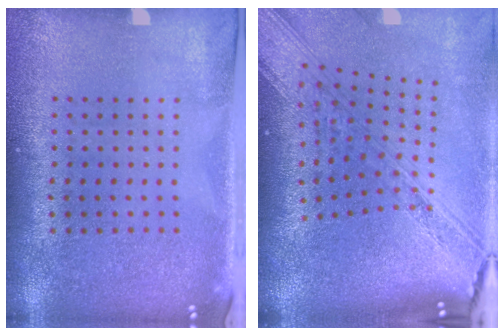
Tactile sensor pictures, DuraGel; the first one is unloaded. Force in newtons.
{"total": 4.1, "press": 2.9, "slide": 2.9}